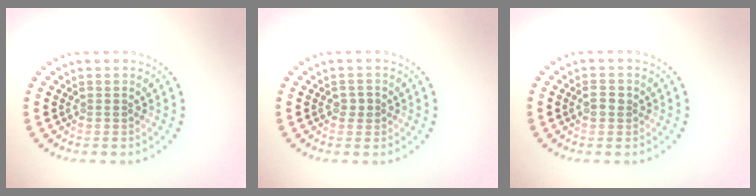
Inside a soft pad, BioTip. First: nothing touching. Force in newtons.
{"total": 1.1, "press": 1.1, "slide": 0.3}
{"total": 1.3, "press": 1.2, "slide": 0.3}